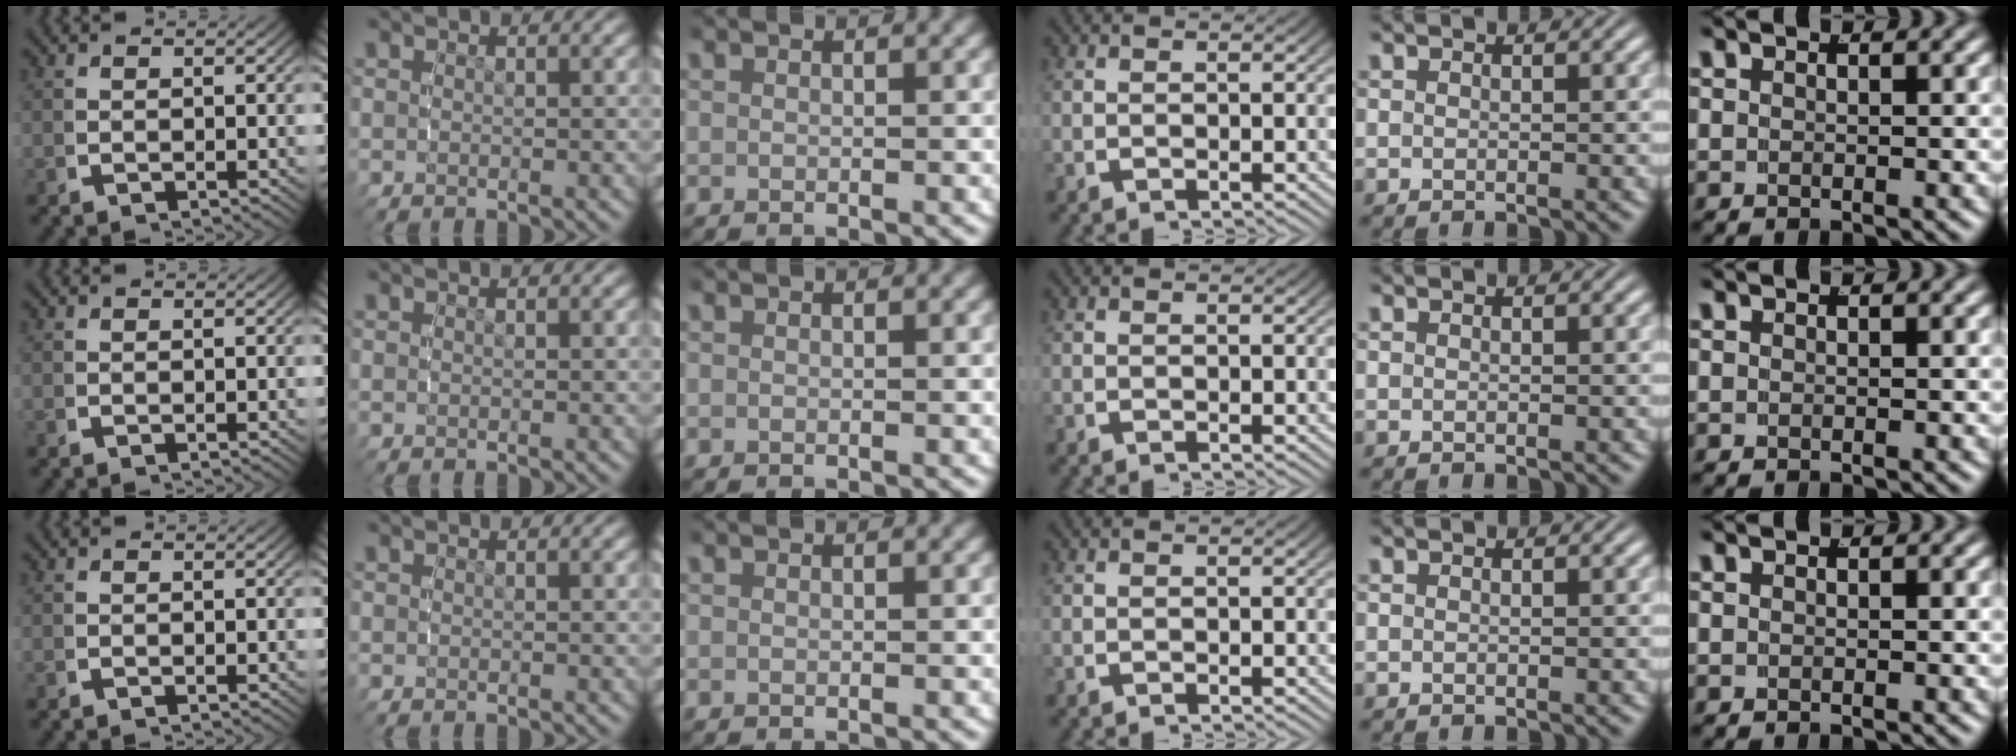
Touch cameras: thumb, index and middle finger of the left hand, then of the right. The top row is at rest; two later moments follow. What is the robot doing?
{"motion": "reach", "object": "dispenser bottle"}